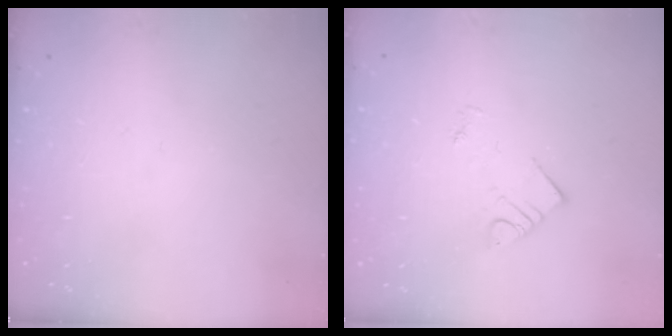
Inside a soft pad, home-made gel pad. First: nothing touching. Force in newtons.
{"total": 3.8, "press": 3.8, "slide": 0.4}